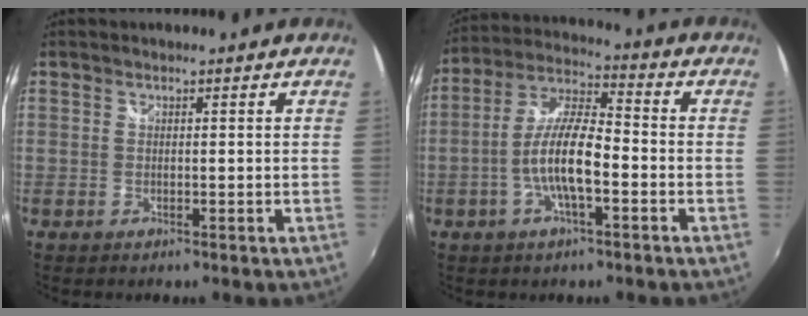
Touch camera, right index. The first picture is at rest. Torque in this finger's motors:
{"motor_torque": [1.40, -0.73, 0.82, 0.21]}